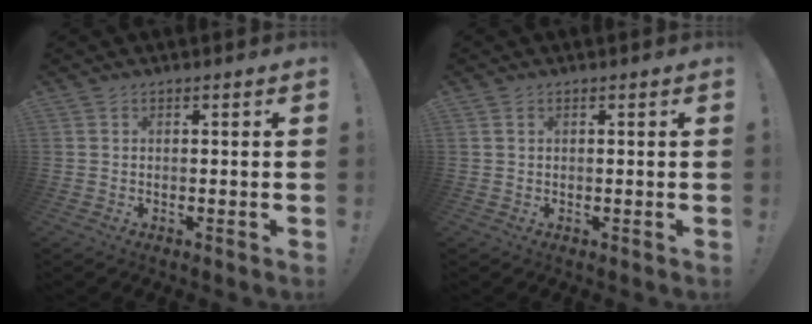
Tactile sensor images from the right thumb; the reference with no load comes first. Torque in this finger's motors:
{"motor_torque": [-0.05, -0.29, -0.16, 0.08, 0.02]}